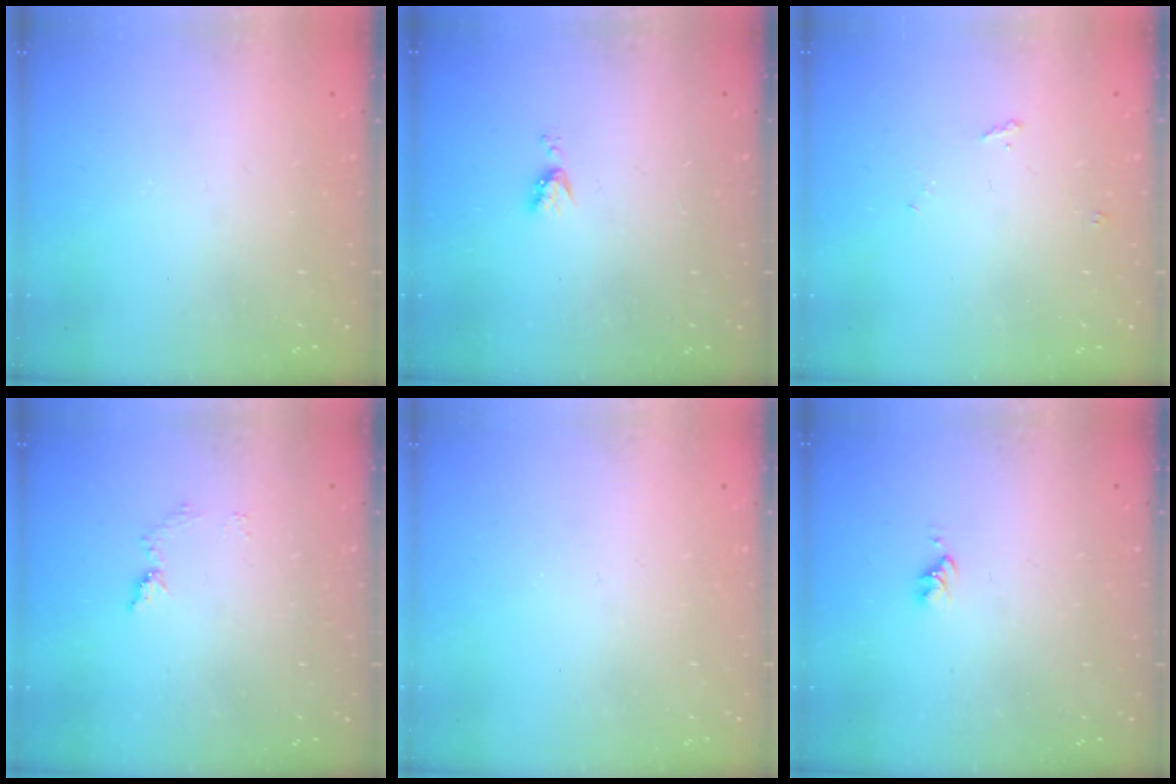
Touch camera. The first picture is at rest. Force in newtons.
{"total": 4.3, "press": 4.3, "slide": 0.5}
{"total": 4.7, "press": 4.7, "slide": 0.6}
{"total": 6.4, "press": 6.4, "slide": 0.7}
{"total": 0.0}
{"total": 2.8, "press": 2.8, "slide": 0.3}